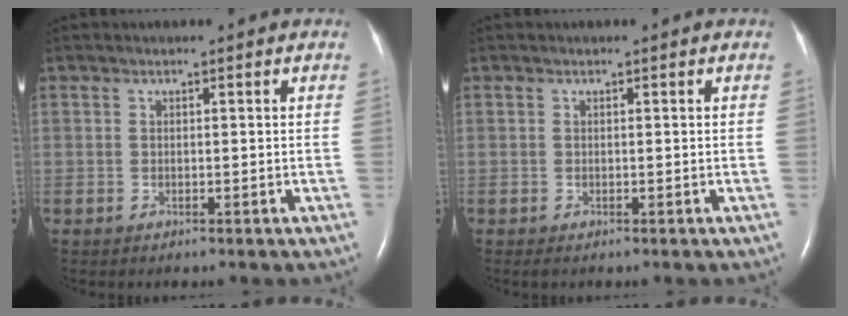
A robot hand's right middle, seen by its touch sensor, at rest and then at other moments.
{"total": 0.0}